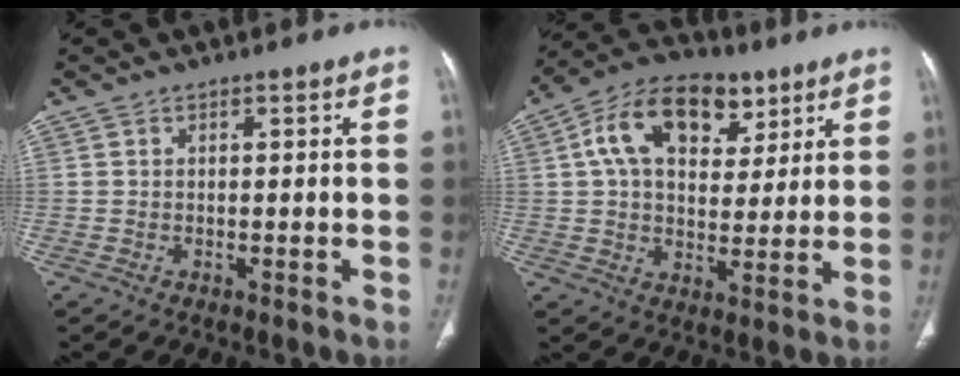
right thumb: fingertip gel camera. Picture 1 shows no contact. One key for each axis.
{"total": 17.1, "fx": 6.9, "fy": 10.9, "fz": 11.3, "tx": -0.158, "ty": 0.000, "tz": 0.110}